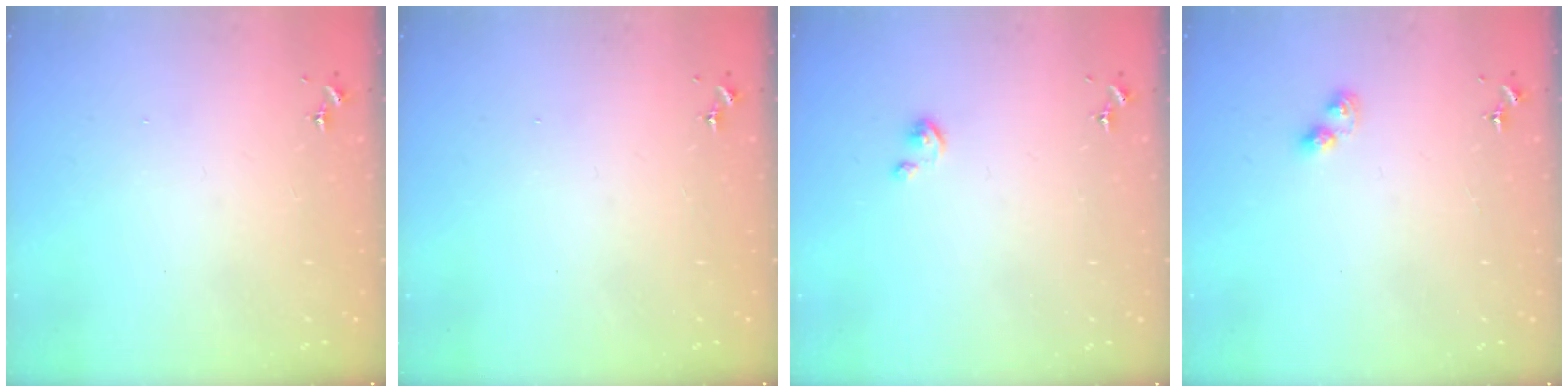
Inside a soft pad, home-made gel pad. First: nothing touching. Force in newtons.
{"total": 0.0}
{"total": 2.7, "press": 2.7, "slide": 0.3}
{"total": 2.6, "press": 2.6, "slide": 0.4}